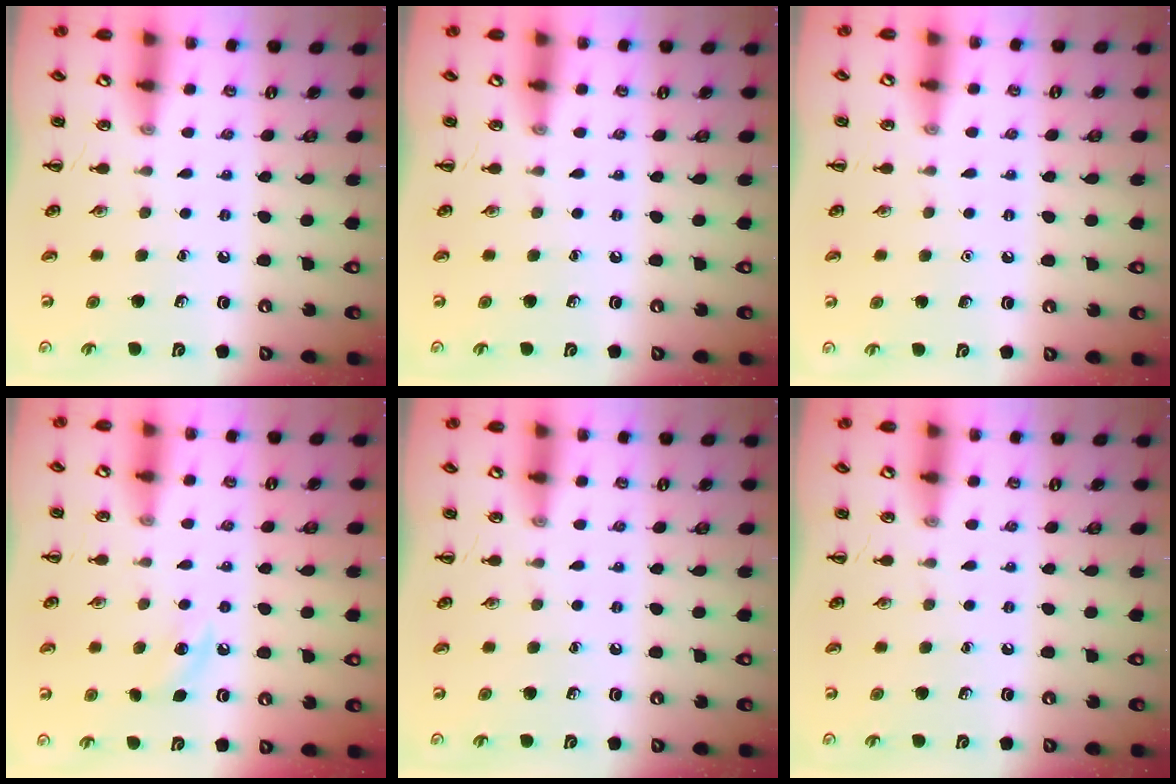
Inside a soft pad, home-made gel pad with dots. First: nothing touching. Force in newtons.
{"total": 0.0}
{"total": 1.6, "press": 1.6, "slide": 0.1}
{"total": 5.5, "press": 5.3, "slide": 1.6}
{"total": 0.0}
{"total": 0.0}